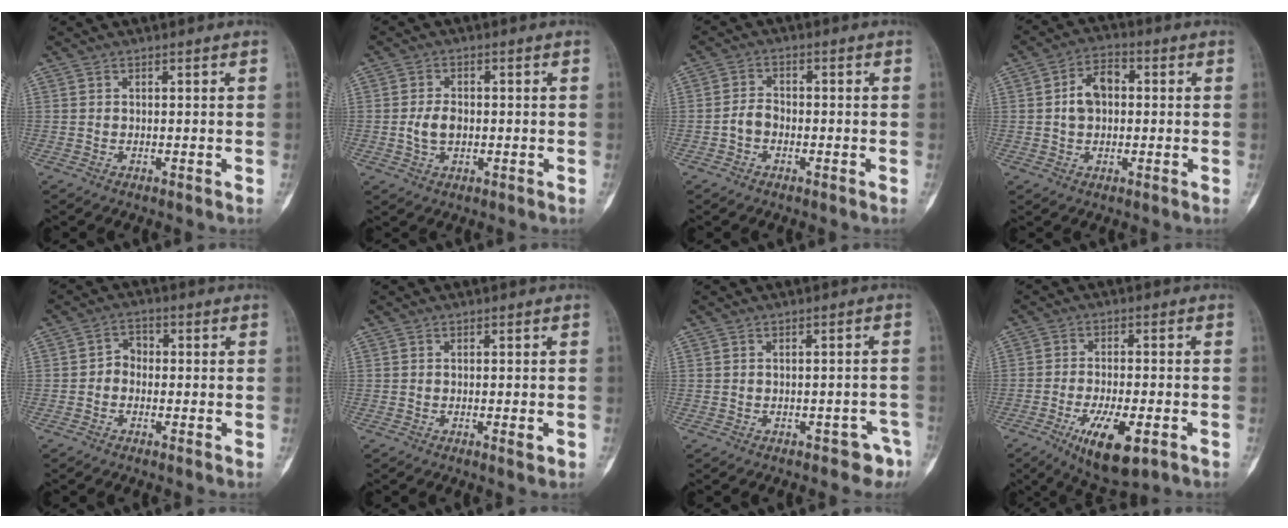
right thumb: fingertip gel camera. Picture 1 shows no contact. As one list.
[{"total": 4.3, "force": [-0.4, 2.7, 3.2], "torque": [-0.062, 0.006, -0.007]}, {"total": 3.1, "force": [-1.2, 2.2, 1.8], "torque": [-0.029, 0.013, -0.028]}, {"total": 7.0, "force": [0.5, 4.8, 5.0], "torque": [-0.077, 0.020, 0.002]}, {"total": 3.0, "force": [-0.7, 2.5, 1.5], "torque": [-0.008, 0.016, -0.023]}, {"total": 1.5, "force": [-0.5, 0.3, 1.4], "torque": [-0.018, -0.004, -0.005]}, {"total": 4.0, "force": [-2.6, 2.4, 1.9], "torque": [-0.005, 0.022, -0.028]}, {"total": 11.2, "force": [-4.9, 3.9, 9.3], "torque": [-0.154, 0.001, -0.071]}]